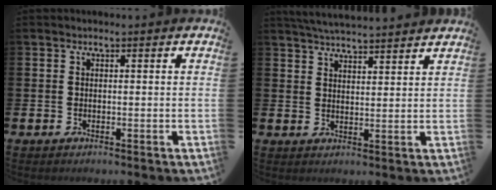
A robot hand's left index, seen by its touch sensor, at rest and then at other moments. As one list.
[{"total": 4.6, "force": [4.5, -0.1, 0.5], "torque": [-0.024, -0.020, 0.083]}]